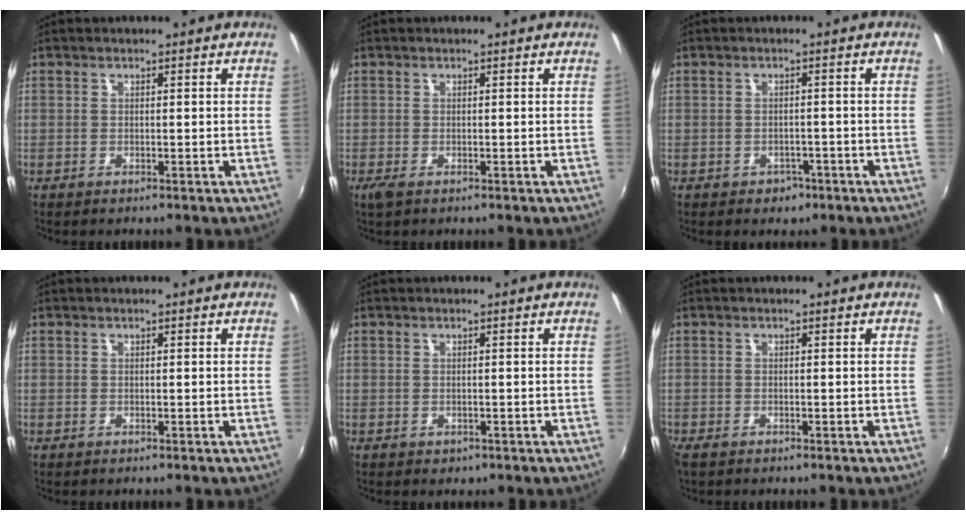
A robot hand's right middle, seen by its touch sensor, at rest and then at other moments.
{"total": 1.4, "force": [-0.7, 0.4, 1.2], "torque": [-0.023, -0.006, -0.013]}
{"total": 3.2, "force": [-1.8, 2.4, 0.9], "torque": [-0.023, -0.002, -0.022]}
{"total": 0.0}
{"total": 0.7, "force": [-0.3, 0.7, 0.2], "torque": [-0.002, -0.004, -0.004]}
{"total": 1.3, "force": [-1.1, 0.6, 0.5], "torque": [-0.013, -0.007, -0.021]}